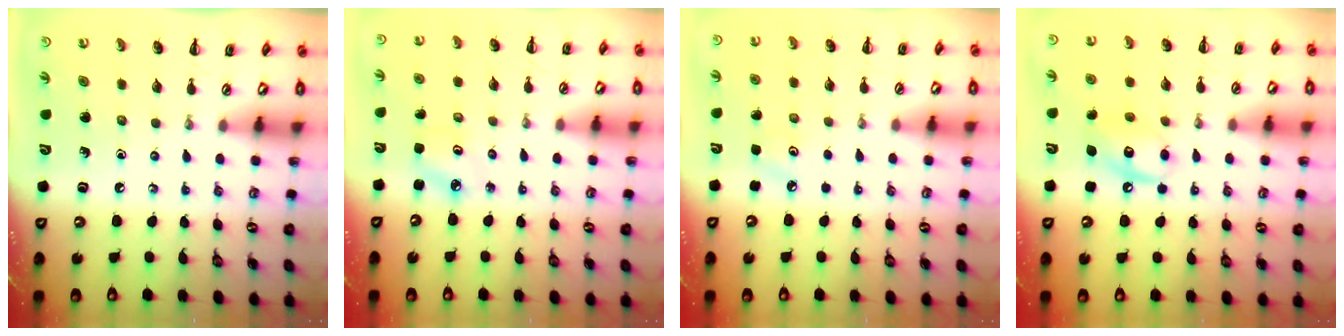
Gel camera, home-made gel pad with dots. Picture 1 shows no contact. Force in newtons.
{"total": 2.6, "press": 2.5, "slide": 0.6}
{"total": 3.1, "press": 2.9, "slide": 0.9}
{"total": 10.0, "press": 9.9, "slide": 1.1}